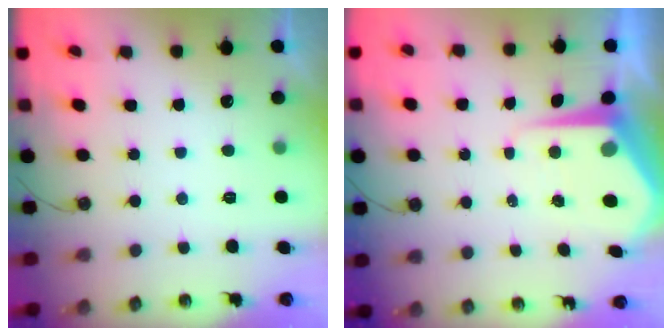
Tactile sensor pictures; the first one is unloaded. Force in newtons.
{"total": 8.9, "press": 8.8, "slide": 1.0}